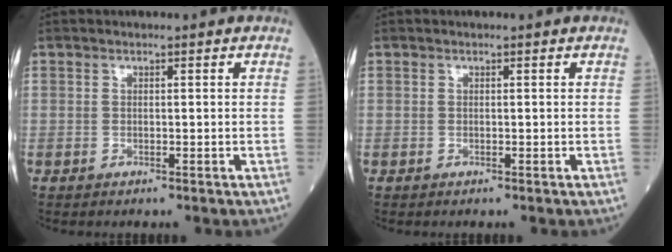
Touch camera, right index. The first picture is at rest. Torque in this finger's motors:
{"motor_torque": [0.00, 0.00, 0.00, 0.00]}